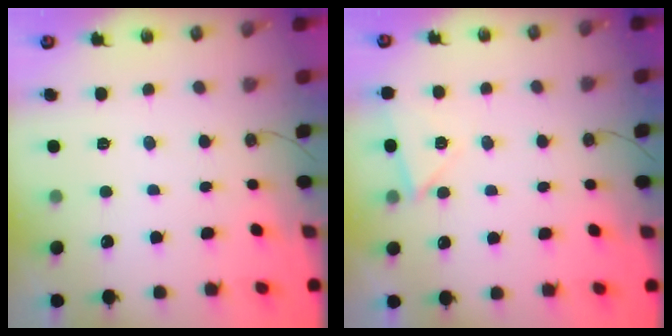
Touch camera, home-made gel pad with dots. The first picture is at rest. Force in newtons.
{"total": 6.6, "press": 6.2, "slide": 2.4}